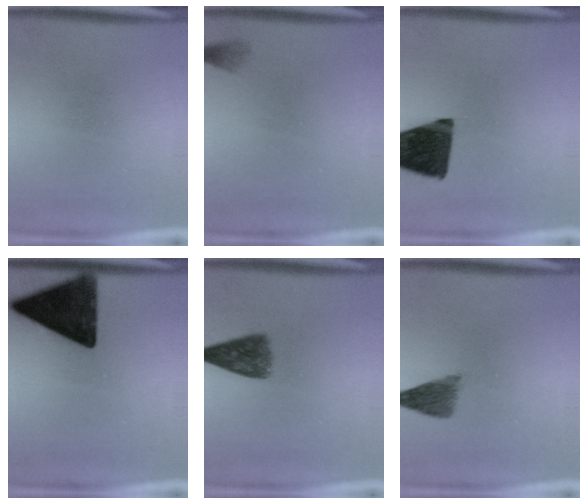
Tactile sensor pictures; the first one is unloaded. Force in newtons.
{"total": 1.0}
{"total": 14.3}
{"total": 15.9}
{"total": 6.1}
{"total": 4.0}